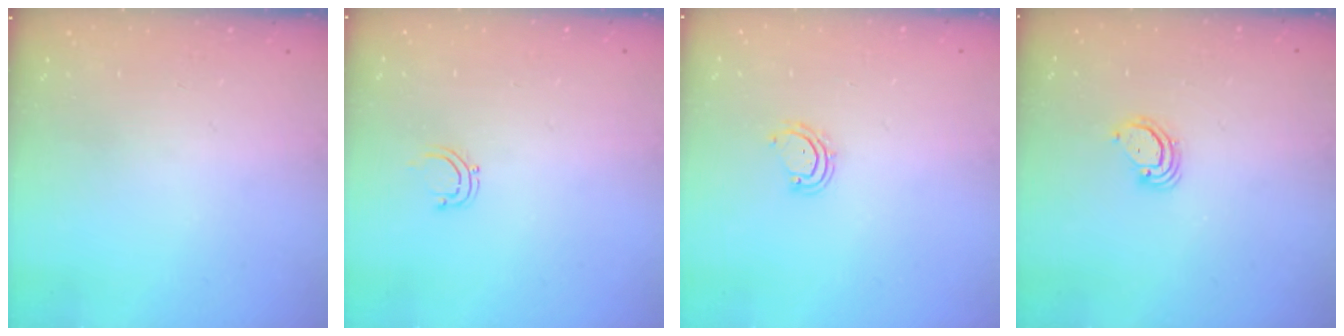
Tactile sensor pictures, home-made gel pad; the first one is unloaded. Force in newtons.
{"total": 3.3, "press": 3.3, "slide": 0.3}
{"total": 4.1, "press": 4.1, "slide": 0.3}
{"total": 2.9, "press": 2.9, "slide": 0.2}